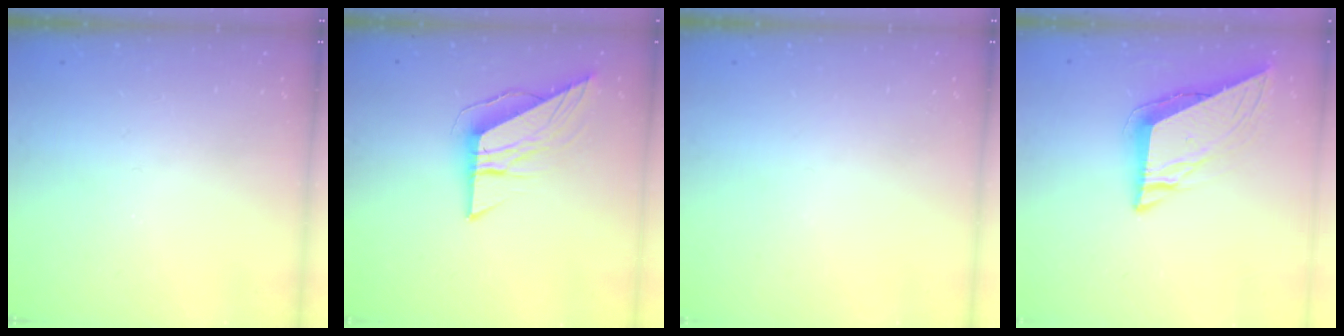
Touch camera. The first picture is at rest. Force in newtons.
{"total": 8.7, "press": 8.7, "slide": 0.7}
{"total": 0.0}
{"total": 8.7, "press": 8.6, "slide": 0.7}